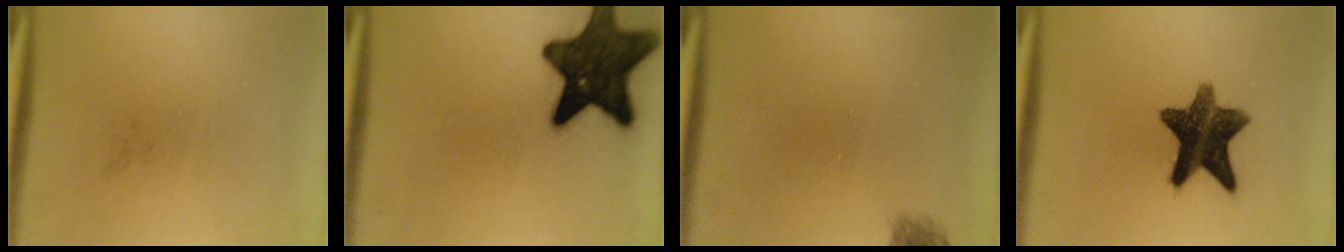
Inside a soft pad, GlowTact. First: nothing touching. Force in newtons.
{"total": 15.4}
{"total": 1.8}
{"total": 12.0}